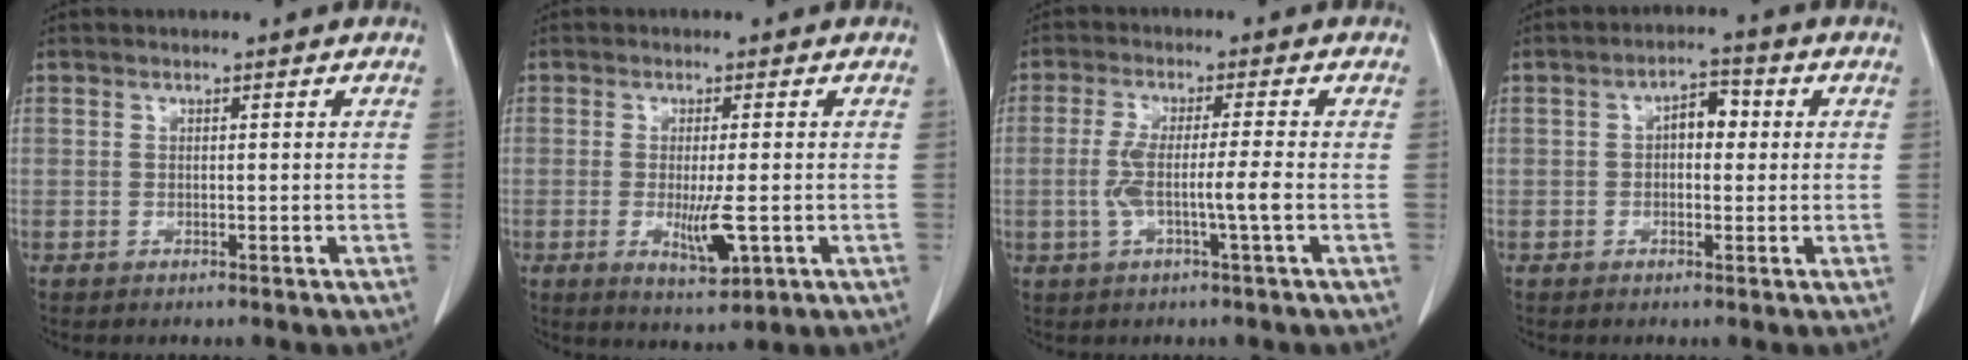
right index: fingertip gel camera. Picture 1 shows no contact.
{"total": 5.6, "force": [-1.4, 1.2, 5.3], "torque": [-0.091, -0.013, -0.016]}
{"total": 5.8, "force": [-1.3, -0.4, 5.7], "torque": [-0.118, 0.001, -0.024]}
{"total": 4.1, "force": [0.4, 2.2, 3.4], "torque": [-0.052, 0.019, 0.004]}